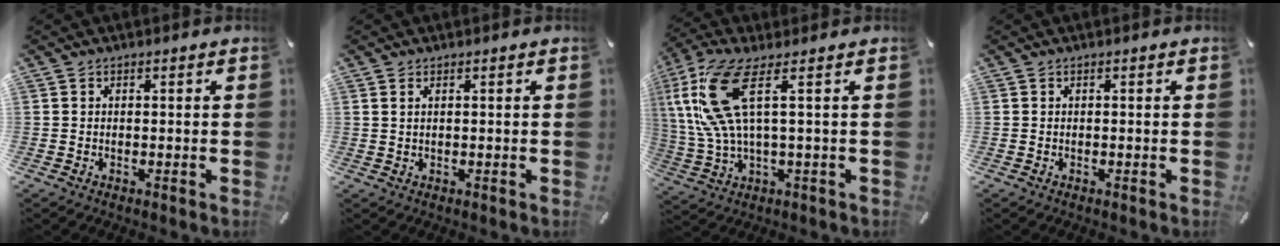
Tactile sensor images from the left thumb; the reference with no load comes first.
{"total": 0.9, "force": [0.5, 0.1, 0.8], "torque": [-0.016, 0.000, 0.009]}
{"total": 14.0, "force": [3.6, 4.6, 12.7], "torque": [-0.283, -0.012, 0.060]}
{"total": 0.0}